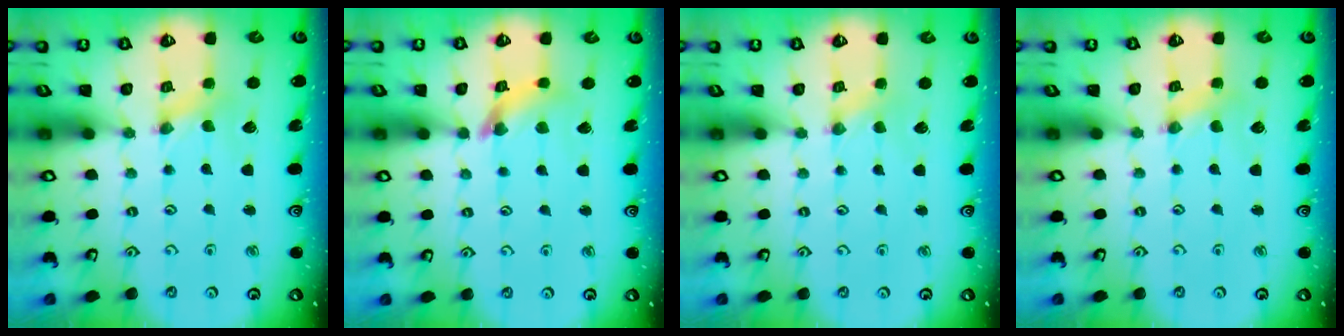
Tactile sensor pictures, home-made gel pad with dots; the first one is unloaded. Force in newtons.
{"total": 6.8, "press": 6.8, "slide": 0.6}
{"total": 0.5, "press": 0.5, "slide": 0.1}
{"total": 1.3, "press": 1.2, "slide": 0.3}